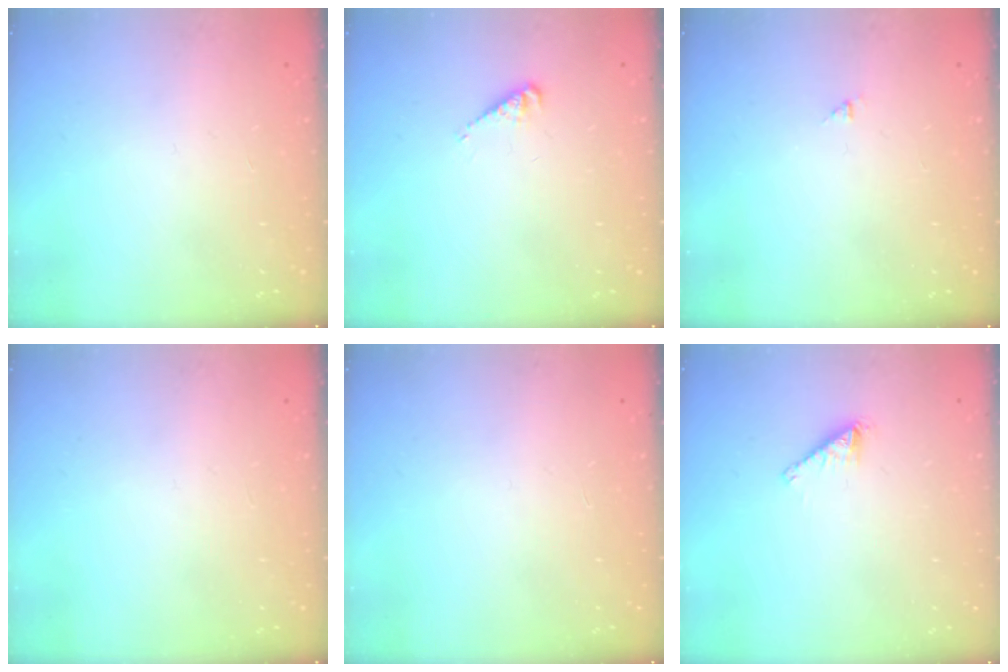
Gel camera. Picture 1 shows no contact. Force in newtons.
{"total": 1.7, "press": 1.7, "slide": 0.4}
{"total": 1.0, "press": 1.0, "slide": 0.2}
{"total": 0.0}
{"total": 0.0}
{"total": 1.7, "press": 1.7, "slide": 0.2}